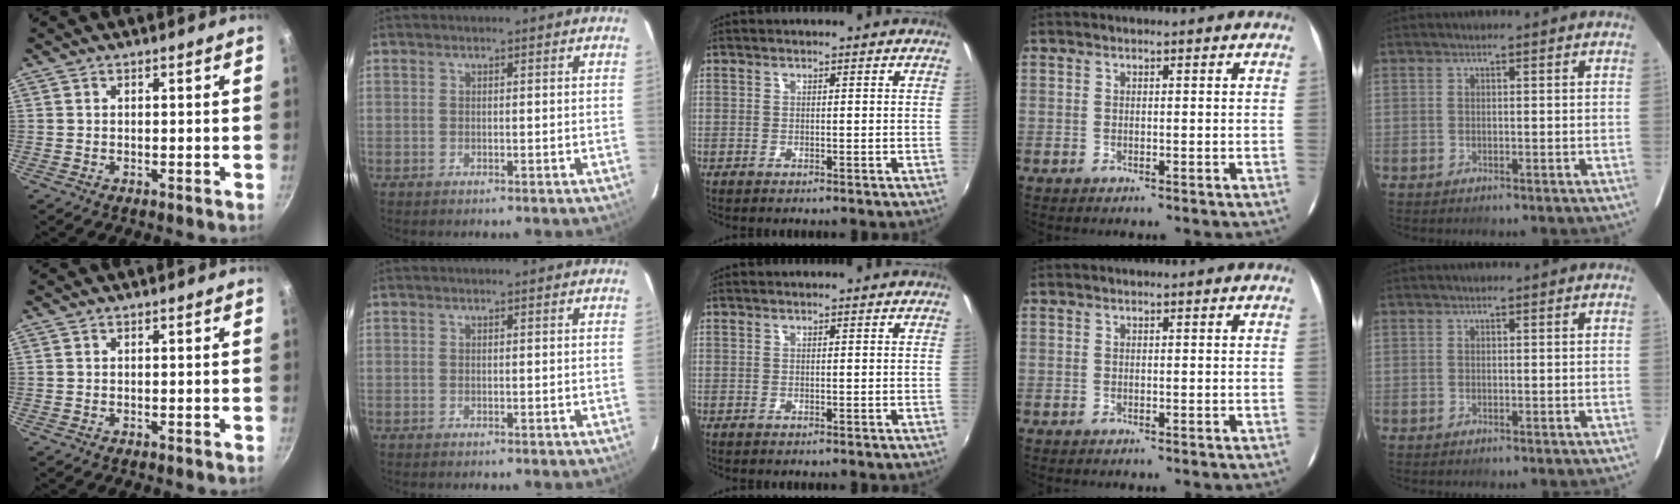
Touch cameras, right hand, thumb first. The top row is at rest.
{}